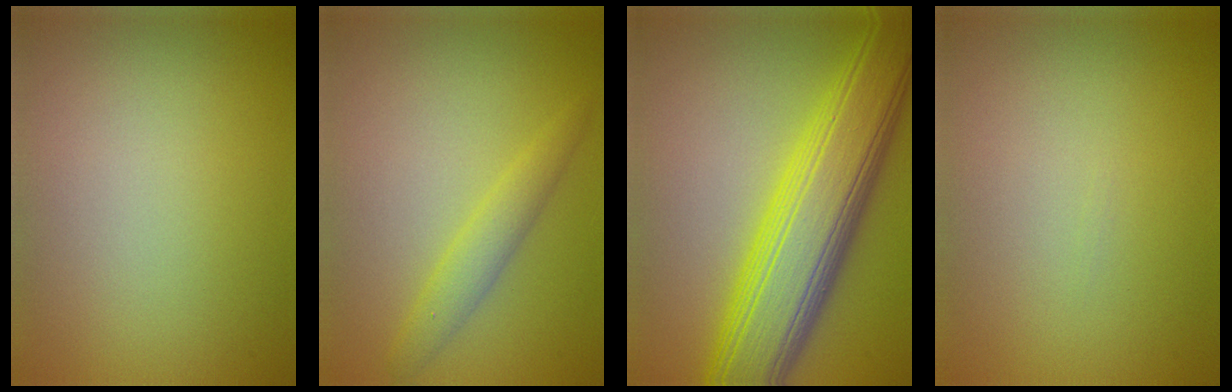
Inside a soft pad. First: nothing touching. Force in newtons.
{"total": 2.2, "press": 2.2, "slide": 0.3}
{"total": 10.7, "press": 10.7, "slide": 0.3}
{"total": 0.0}